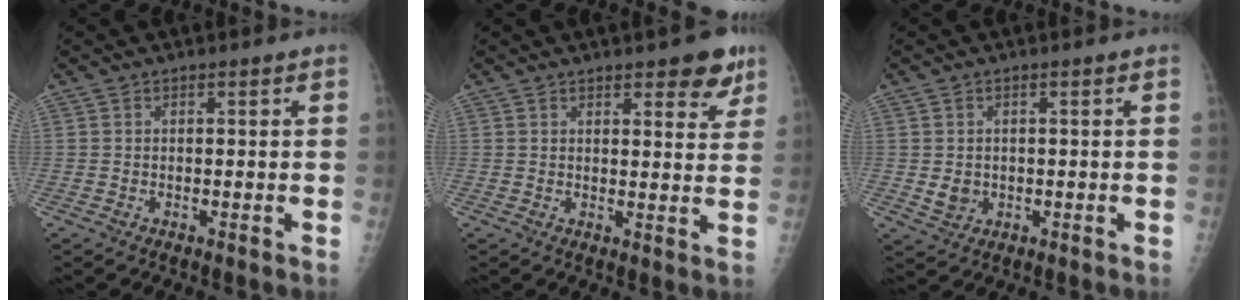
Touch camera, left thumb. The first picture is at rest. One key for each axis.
{"total": 6.7, "fx": 4.4, "fy": 2.4, "fz": 4.5, "tx": -0.029, "ty": -0.023, "tz": 0.053}
{"total": 2.9, "fx": -0.1, "fy": 2.5, "fz": 1.4, "tx": -0.017, "ty": -0.002, "tz": 0.008}